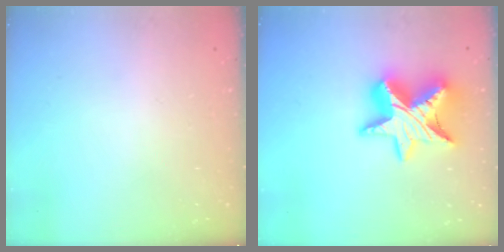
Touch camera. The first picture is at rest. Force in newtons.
{"total": 16.2, "press": 16.1, "slide": 1.7}